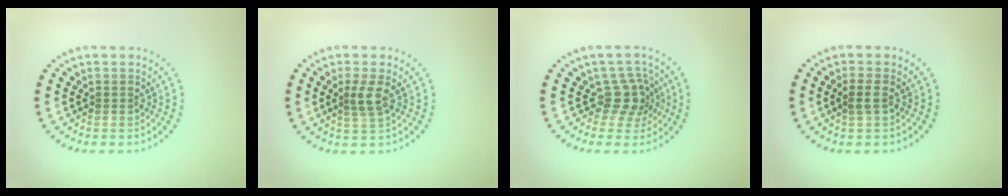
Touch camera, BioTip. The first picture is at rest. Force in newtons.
{"total": 2.1, "press": 1.7, "slide": 1.1}
{"total": 2.9, "press": 2.2, "slide": 1.9}
{"total": 1.2, "press": 1.2, "slide": 0.3}